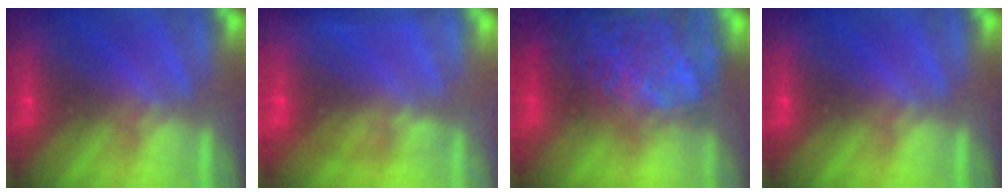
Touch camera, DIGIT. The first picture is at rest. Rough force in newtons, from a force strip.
{"total": 2.2}
{"total": 7.8}
{"total": 0.0}